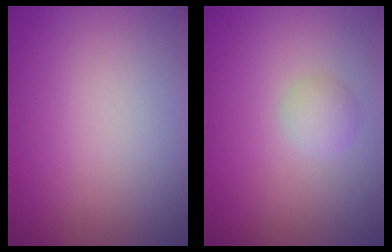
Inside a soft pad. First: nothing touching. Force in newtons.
{"total": 1.4, "press": 1.4, "slide": 0.1}